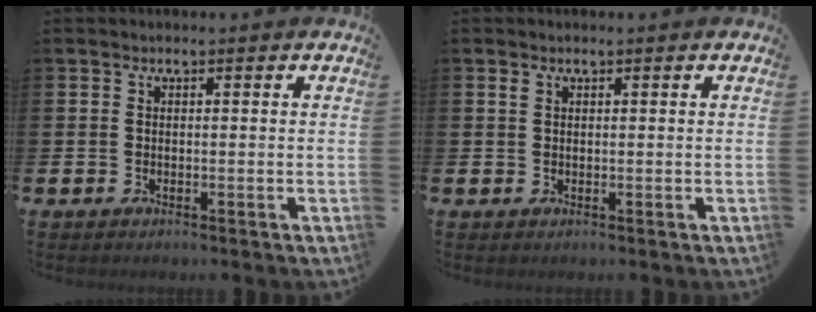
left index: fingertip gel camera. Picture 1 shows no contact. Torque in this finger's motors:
{"motor_torque": [-0.08, 0.11, -0.05, -0.06]}